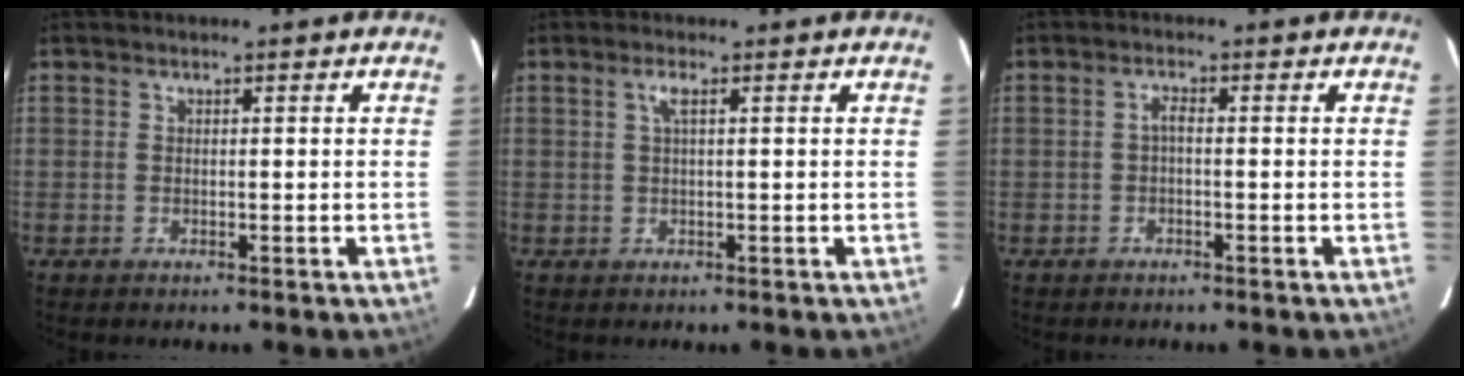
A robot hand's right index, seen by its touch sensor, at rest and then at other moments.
{"total": 1.6, "force": [0.5, 0.0, 1.6], "torque": [-0.030, 0.003, 0.008]}
{"total": 1.2, "force": [-0.5, 0.3, 1.1], "torque": [-0.021, 0.006, -0.011]}